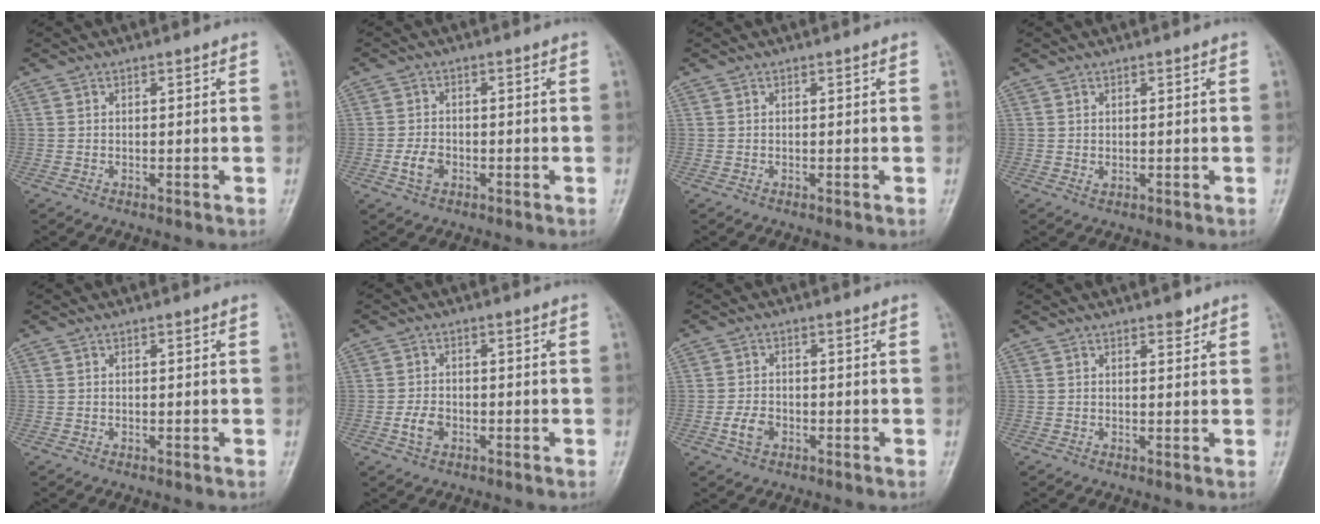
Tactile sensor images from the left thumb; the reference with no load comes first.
{"total": 3.5, "force": [-1.3, 2.4, 2.2], "torque": [-0.038, 0.007, -0.025]}
{"total": 0.0}
{"total": 1.1, "force": [0.3, 0.7, 0.8], "torque": [-0.010, -0.003, 0.009]}
{"total": 0.0}
{"total": 3.6, "force": [-1.3, 2.5, 2.2], "torque": [-0.038, 0.008, -0.025]}
{"total": 3.7, "force": [-1.5, 2.6, 2.3], "torque": [-0.040, 0.007, -0.028]}
{"total": 1.7, "force": [1.3, 0.7, 0.8], "torque": [-0.003, -0.007, 0.016]}